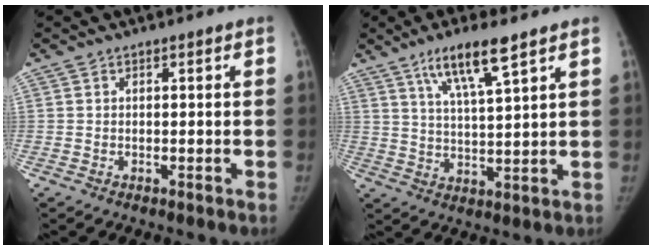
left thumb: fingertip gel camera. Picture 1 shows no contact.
{"total": 9.6, "force": [6.0, 1.2, 7.4], "torque": [-0.131, -0.029, 0.115]}